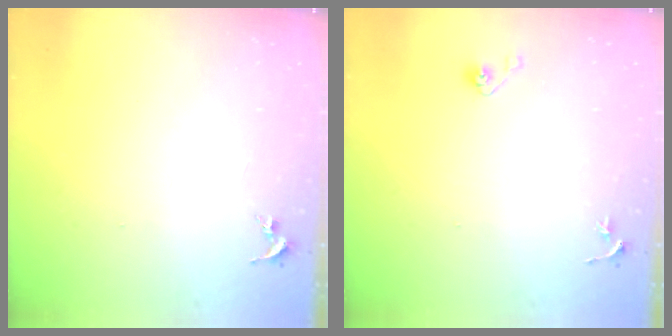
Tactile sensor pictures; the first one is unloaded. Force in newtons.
{"total": 4.1, "press": 3.9, "slide": 1.2}